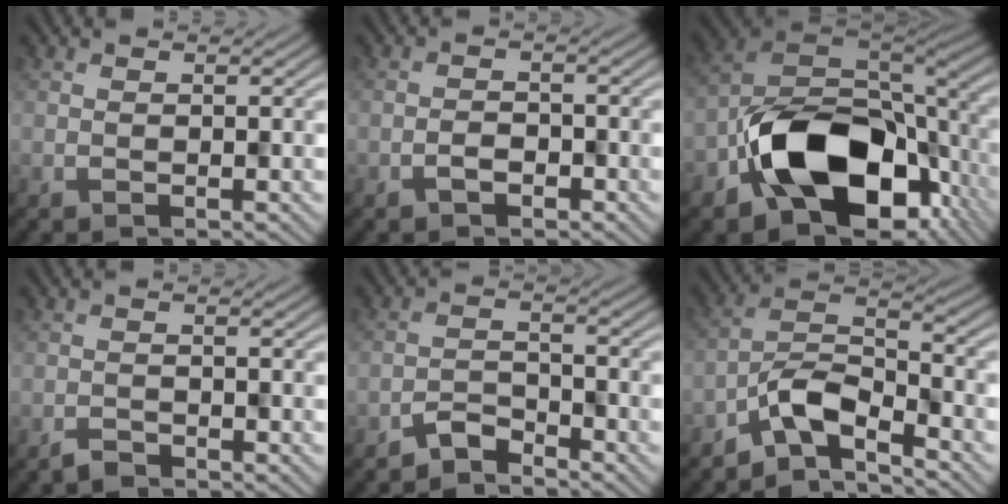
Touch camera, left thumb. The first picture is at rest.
{"total": 1.4, "force": [-1.0, 0.9, 0.4], "torque": [-0.003, 0.004, -0.021]}
{"total": 15.3, "force": [-6.3, 9.7, 10.1], "torque": [-0.161, -0.030, -0.109]}
{"total": 1.3, "force": [-1.3, 0.2, -0.1], "torque": [0.005, 0.002, -0.026]}
{"total": 2.8, "force": [-2.7, 0.5, 0.3], "torque": [-0.004, 0.003, -0.063]}
{"total": 6.5, "force": [-5.0, 2.0, 3.8], "torque": [-0.066, 0.008, -0.111]}